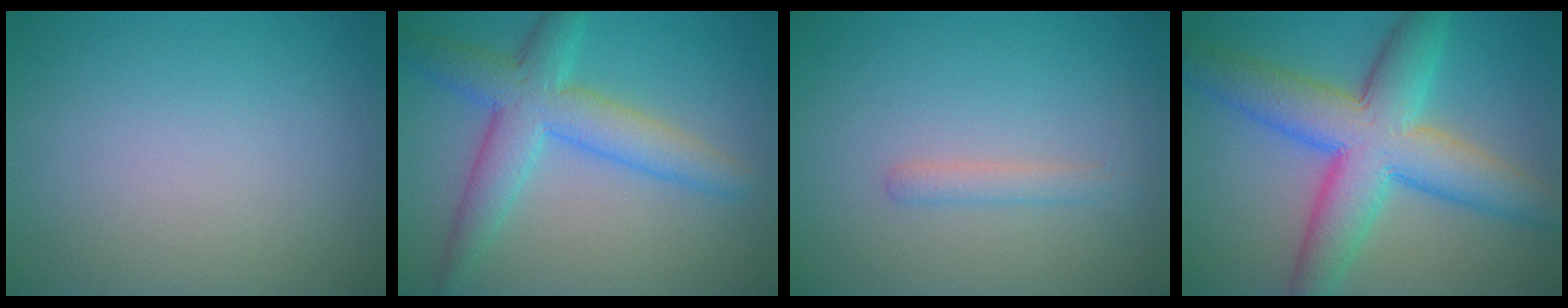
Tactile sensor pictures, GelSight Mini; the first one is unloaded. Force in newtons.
{"total": 5.8, "press": 5.8, "slide": 0.1}
{"total": 1.4, "press": 1.4, "slide": 0.0}
{"total": 9.5, "press": 9.5, "slide": 0.2}